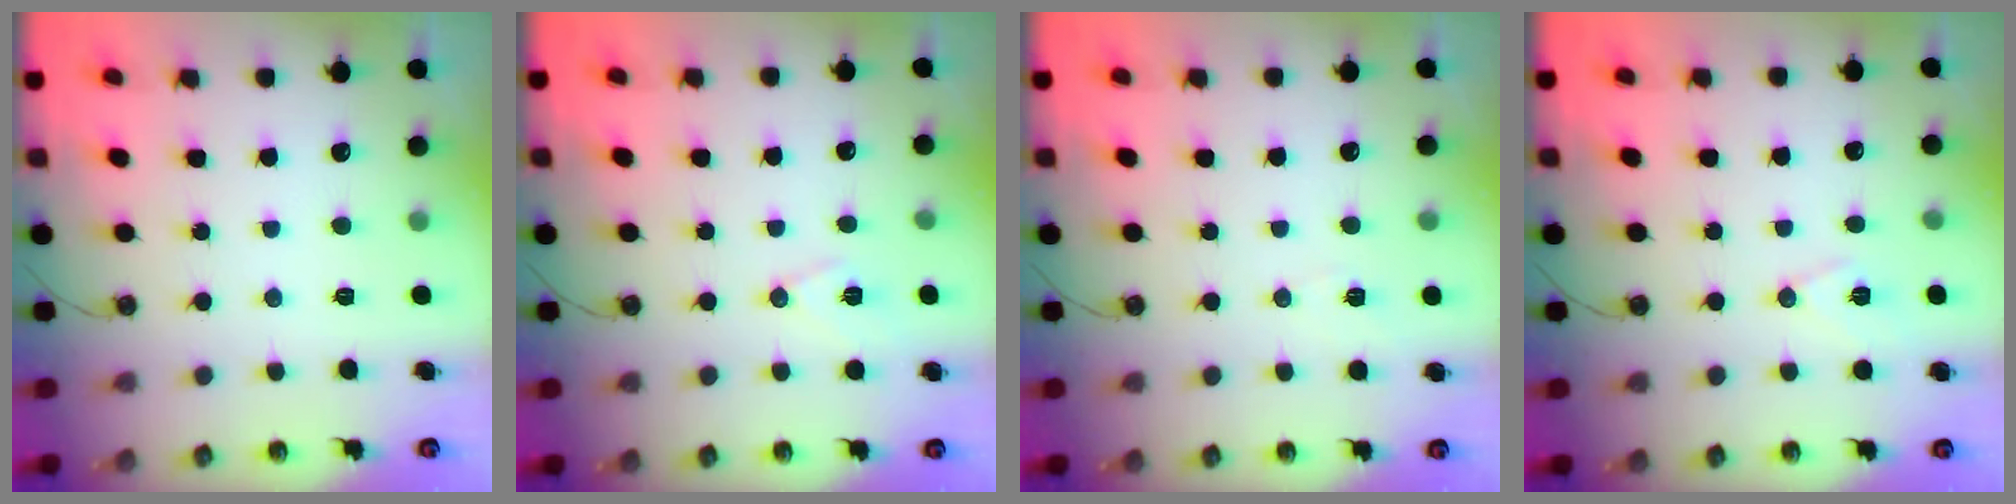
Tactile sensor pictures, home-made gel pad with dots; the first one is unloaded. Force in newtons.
{"total": 7.7, "press": 6.7, "slide": 3.8}
{"total": 2.7, "press": 2.3, "slide": 1.4}
{"total": 7.7, "press": 6.7, "slide": 3.8}